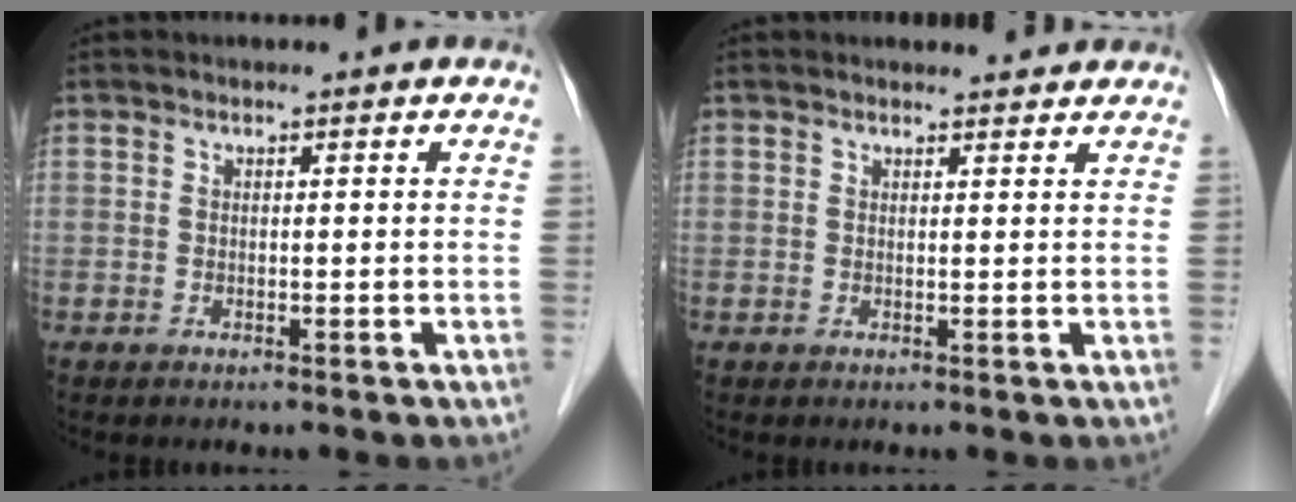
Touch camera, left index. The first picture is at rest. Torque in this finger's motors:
{"motor_torque": [-0.70, -1.44, 0.03, 0.00]}